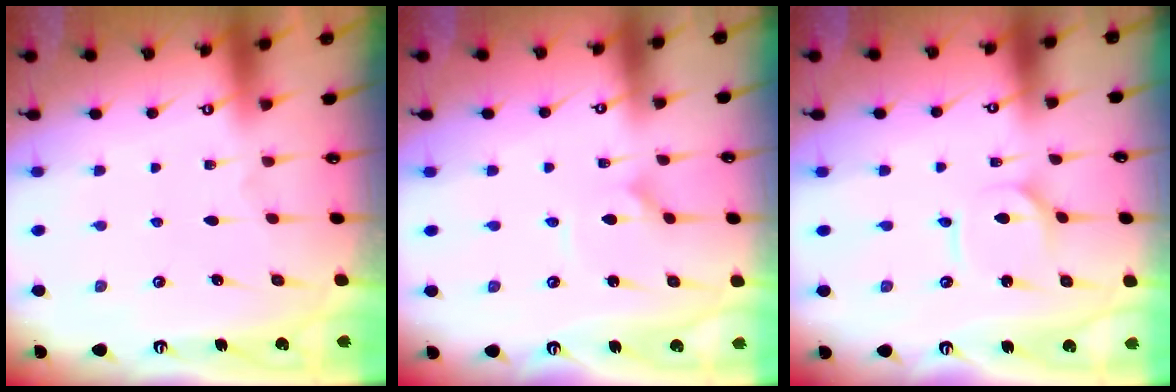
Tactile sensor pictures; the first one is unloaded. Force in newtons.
{"total": 1.2, "press": 1.2, "slide": 0.1}
{"total": 2.4, "press": 2.3, "slide": 0.2}